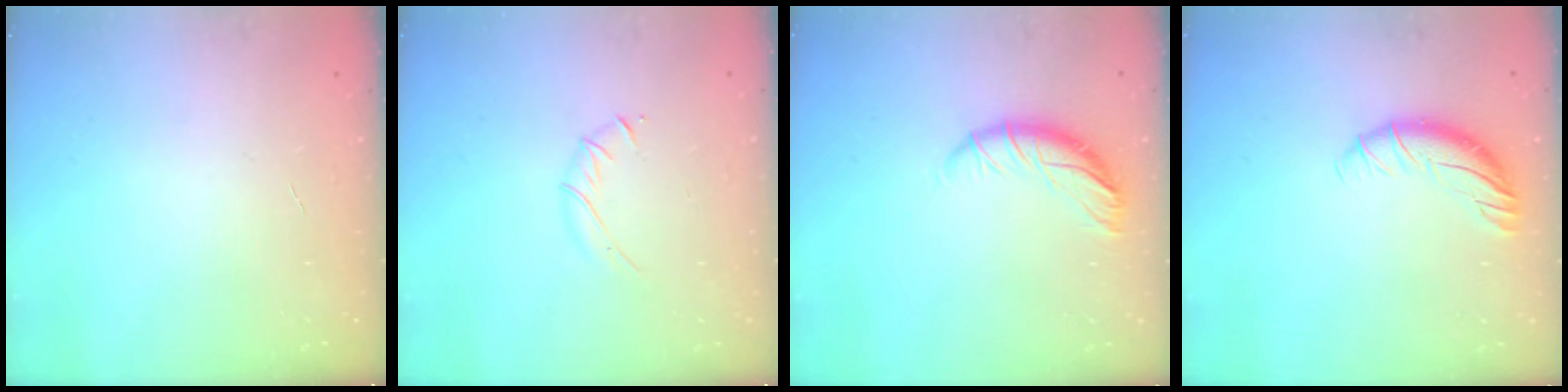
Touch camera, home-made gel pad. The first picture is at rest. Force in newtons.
{"total": 3.7, "press": 3.6, "slide": 1.1}
{"total": 10.1, "press": 10.1, "slide": 0.5}
{"total": 8.5, "press": 8.4, "slide": 0.6}